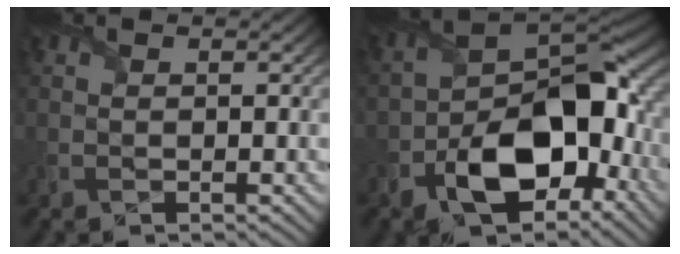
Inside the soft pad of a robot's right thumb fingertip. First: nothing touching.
{"total": 13.7, "force": [-5.1, 7.5, 10.3], "torque": [-0.172, -0.023, -0.093]}